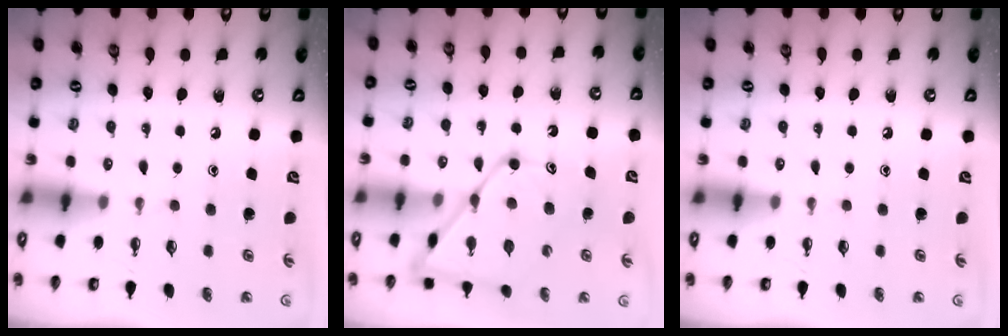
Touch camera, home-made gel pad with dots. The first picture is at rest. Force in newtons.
{"total": 15.4, "press": 15.3, "slide": 1.2}
{"total": 0.0}